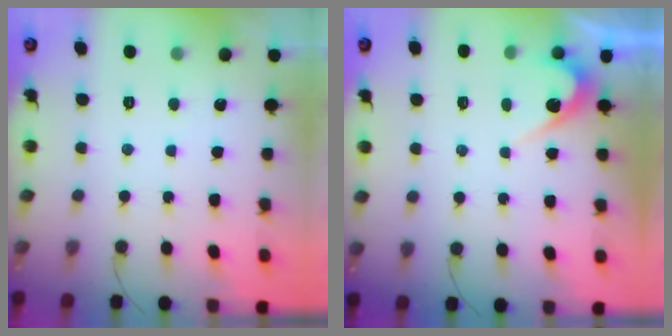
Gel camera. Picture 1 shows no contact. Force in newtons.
{"total": 4.2, "press": 4.1, "slide": 0.2}